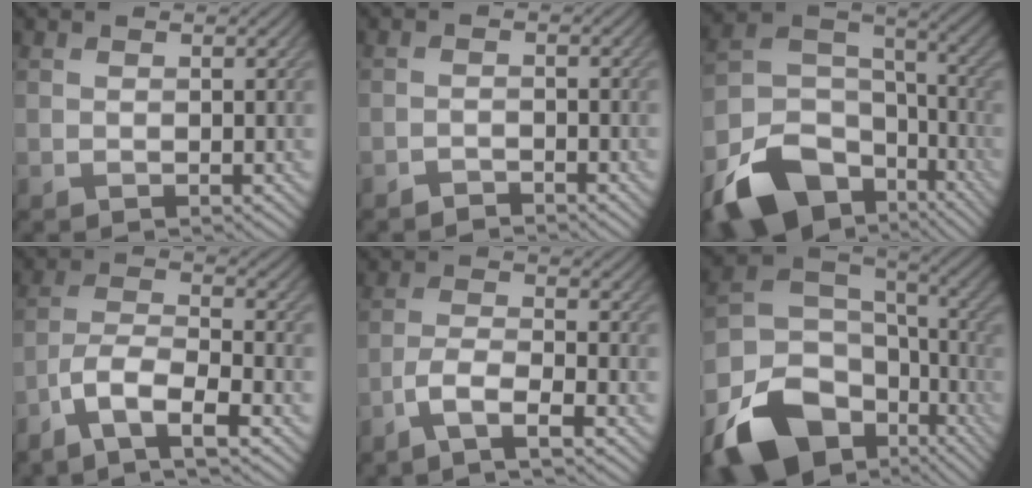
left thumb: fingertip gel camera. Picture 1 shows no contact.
{"total": 1.3, "force": [-1.3, 0.3, 0.1], "torque": [0.001, 0.003, -0.028]}
{"total": 16.1, "force": [-9.1, 10.2, 8.5], "torque": [-0.203, -0.046, -0.157]}
{"total": 7.8, "force": [-5.1, 2.3, 5.5], "torque": [-0.114, -0.001, -0.107]}
{"total": 4.8, "force": [-3.2, 1.0, 3.4], "torque": [-0.074, 0.002, -0.074]}
{"total": 18.2, "force": [-9.0, 12.4, 9.8], "torque": [-0.226, -0.046, -0.139]}